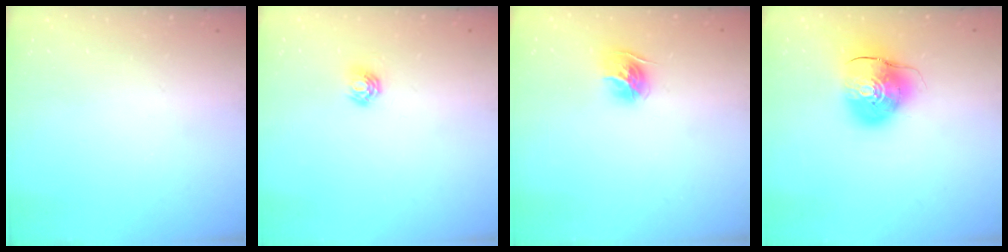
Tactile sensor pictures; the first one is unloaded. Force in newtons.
{"total": 5.1, "press": 5.1, "slide": 0.5}
{"total": 10.3, "press": 10.3, "slide": 0.6}
{"total": 11.8, "press": 11.7, "slide": 1.9}